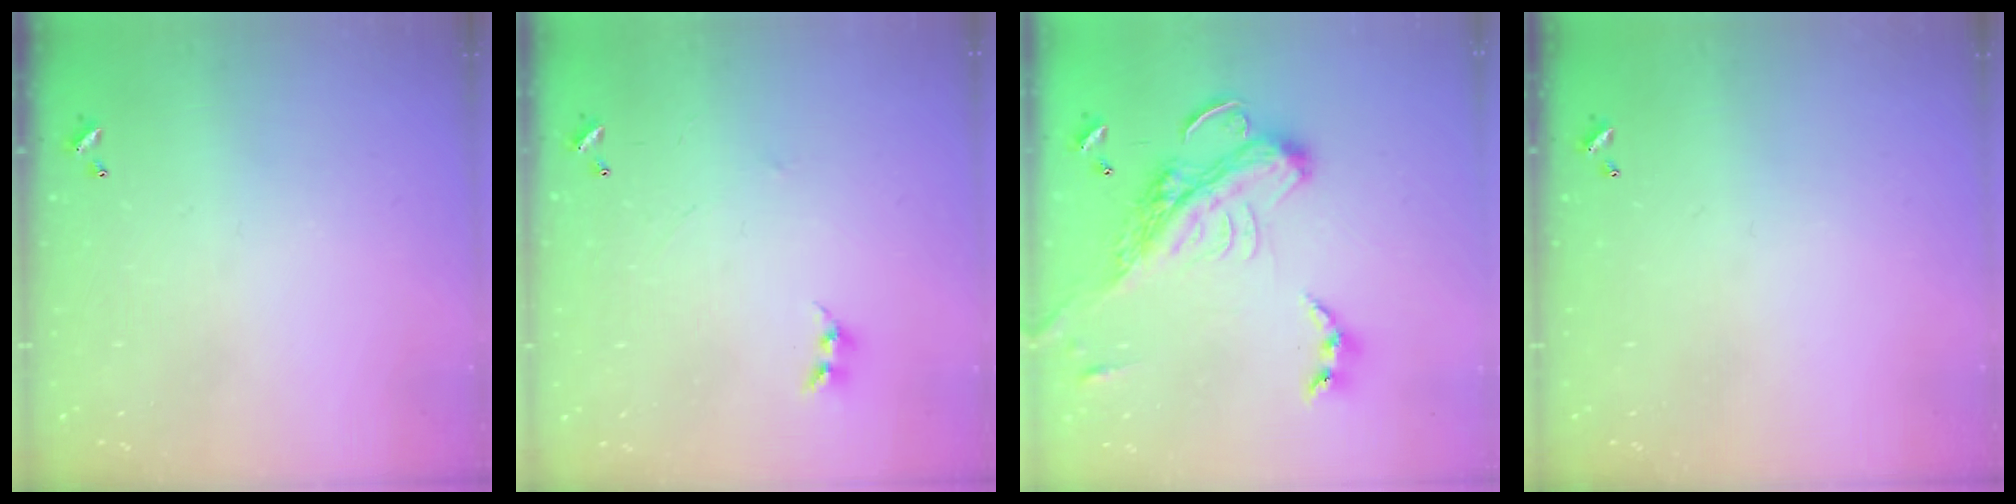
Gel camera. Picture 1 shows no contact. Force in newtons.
{"total": 1.7, "press": 1.6, "slide": 0.4}
{"total": 9.8, "press": 9.6, "slide": 2.0}
{"total": 0.0}